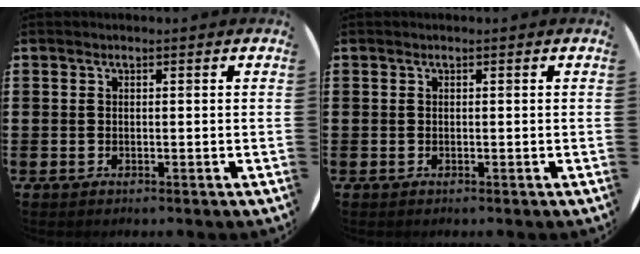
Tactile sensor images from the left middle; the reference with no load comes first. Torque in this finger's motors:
{"motor_torque": [-0.13, 0.09, 0.01, 0.00]}